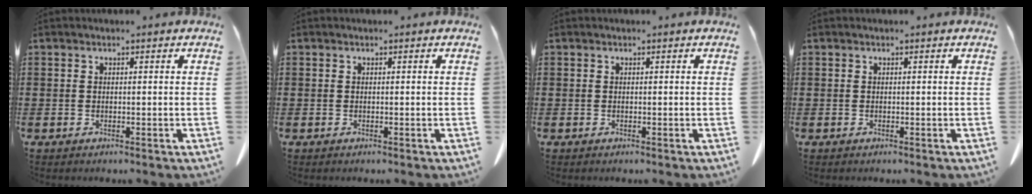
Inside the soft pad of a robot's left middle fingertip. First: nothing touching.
{"total": 0.0}
{"total": 0.0}
{"total": 0.0}